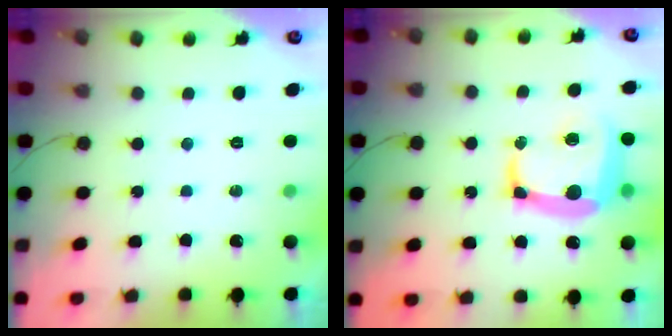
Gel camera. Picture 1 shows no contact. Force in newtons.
{"total": 15.5, "press": 15.3, "slide": 1.9}